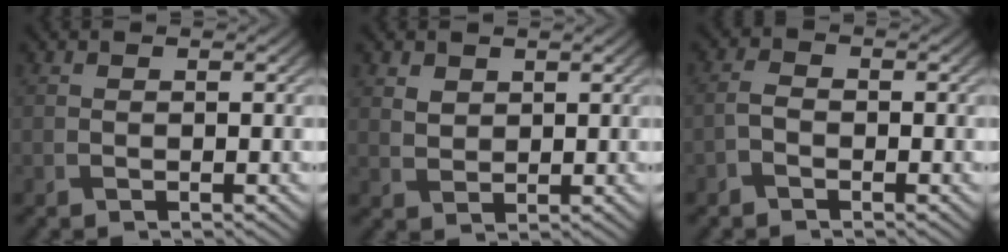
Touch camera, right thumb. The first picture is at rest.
{"total": 2.2, "force": [1.4, 1.5, 0.9], "torque": [-0.025, -0.004, 0.029]}
{"total": 1.6, "force": [-1.1, 0.7, 1.0], "torque": [-0.022, 0.003, -0.029]}